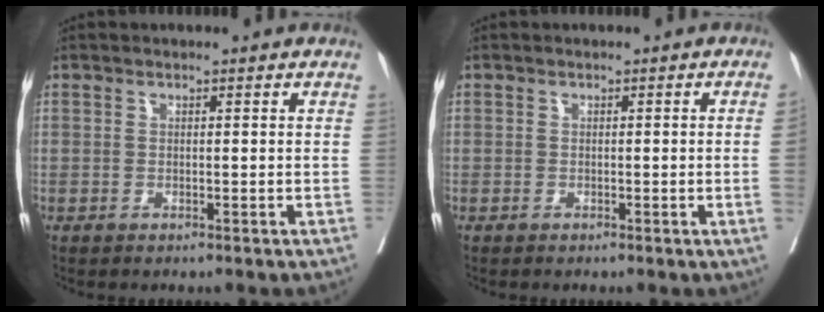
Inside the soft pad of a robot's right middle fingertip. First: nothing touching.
{"total": 1.0, "force": [-0.2, -0.4, 1.0], "torque": [-0.012, -0.001, -0.001]}